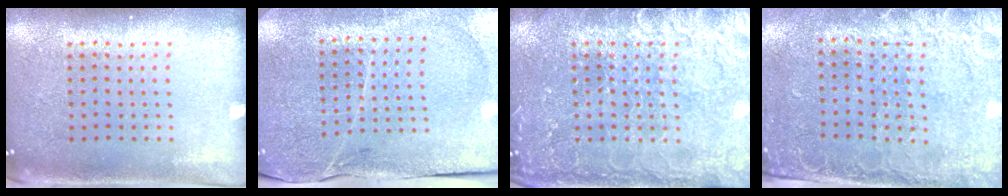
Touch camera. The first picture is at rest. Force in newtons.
{"total": 3.4, "press": 3.4, "slide": 0.3}
{"total": 3.7, "press": 3.7, "slide": 0.5}
{"total": 2.7, "press": 2.2, "slide": 1.5}